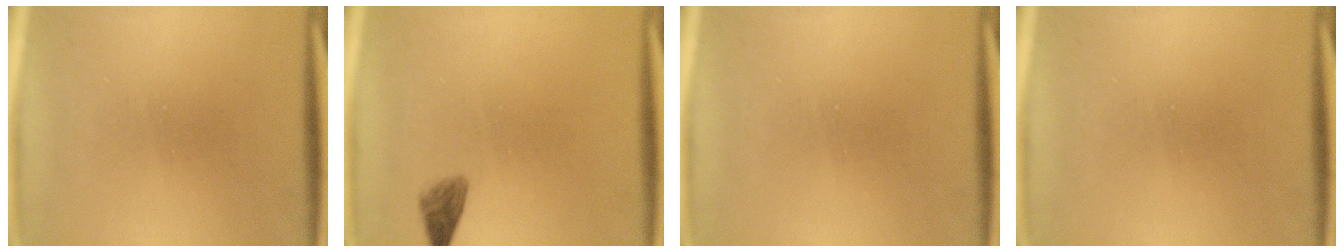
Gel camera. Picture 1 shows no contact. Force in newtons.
{"total": 1.9}
{"total": 0.0}
{"total": 0.0}